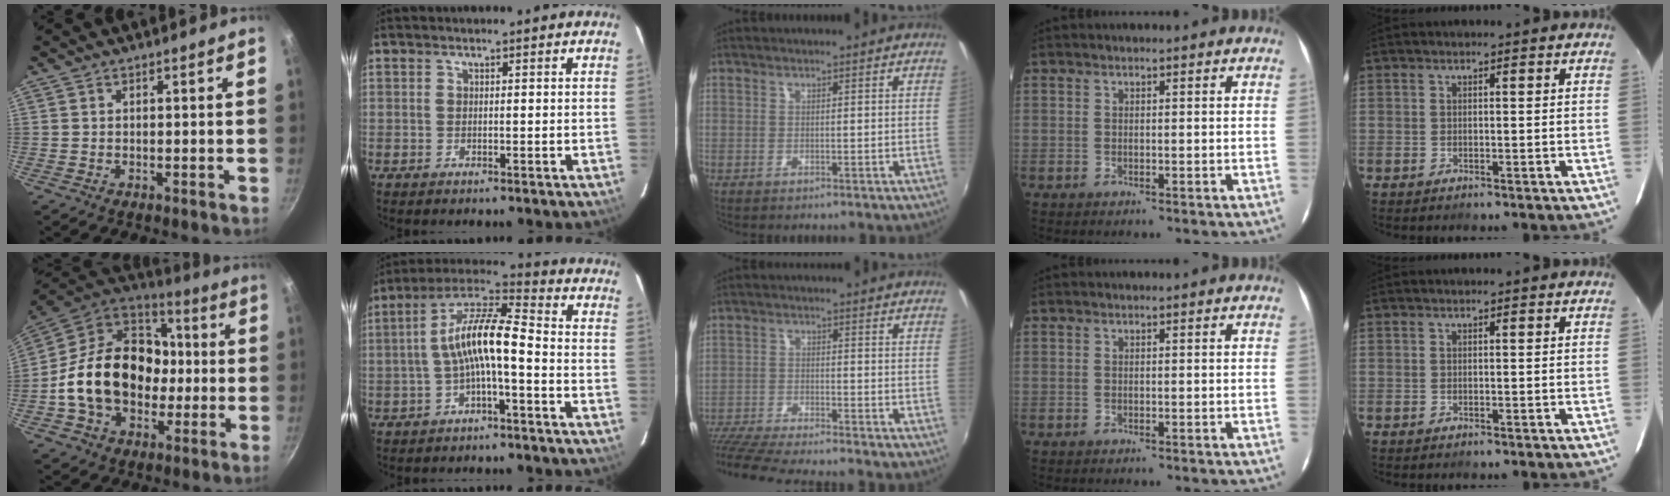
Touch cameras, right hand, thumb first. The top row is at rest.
{"thumb": {"total": 24.3, "force": [-2.0, 18.2, 15.9], "torque": [-0.247, 0.051, -0.034]}, "index": {"total": 10.3, "force": [-2.3, 2.3, 9.7], "torque": [-0.200, 0.022, -0.045]}, "middle": {"total": 11.5, "force": [-10.4, -0.2, 4.9], "torque": [-0.122, -0.032, -0.190]}}